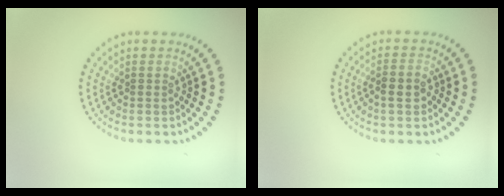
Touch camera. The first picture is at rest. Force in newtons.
{"total": 1.7, "press": 1.5, "slide": 0.6}